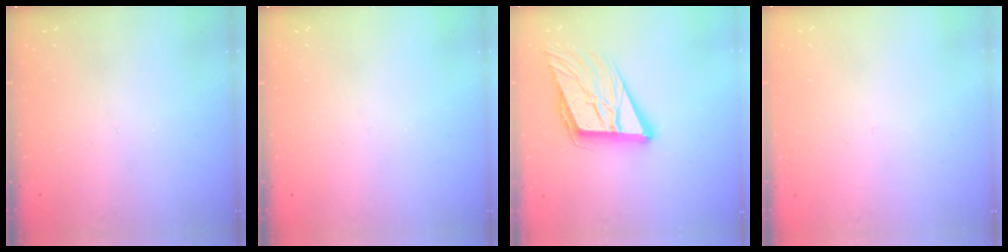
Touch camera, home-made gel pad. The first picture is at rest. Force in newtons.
{"total": 0.0}
{"total": 15.0, "press": 14.6, "slide": 3.5}
{"total": 2.7, "press": 2.7, "slide": 0.3}